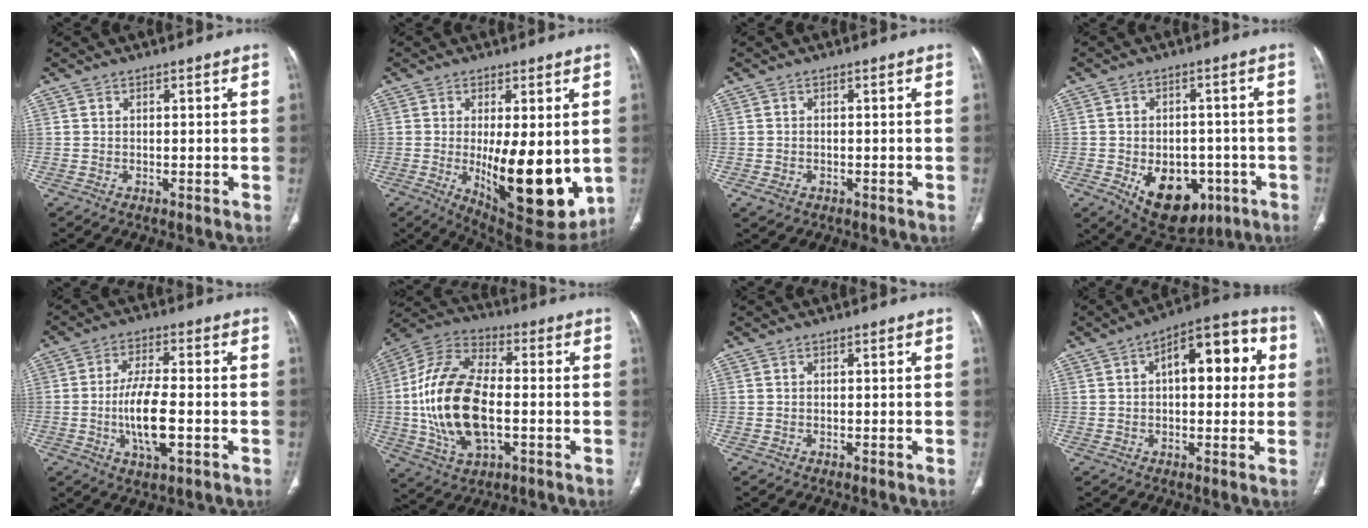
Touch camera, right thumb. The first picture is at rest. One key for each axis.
{"total": 17.0, "fx": -1.7, "fy": 6.4, "fz": 15.7, "tx": -0.219, "ty": -0.038, "tz": -0.004}
{"total": 1.8, "fx": -0.7, "fy": 1.3, "fz": 0.9, "tx": -0.017, "ty": 0.002, "tz": -0.006}
{"total": 13.7, "fx": -5.1, "fy": 9.0, "fz": 8.9, "tx": -0.098, "ty": 0.016, "tz": -0.057}
{"total": 10.2, "fx": -2.0, "fy": 3.7, "fz": 9.2, "tx": -0.177, "ty": 0.003, "tz": -0.036}
{"total": 20.5, "fx": -1.9, "fy": 10.8, "fz": 17.3, "tx": -0.351, "ty": 0.017, "tz": -0.032}
{"total": 0.0}
{"total": 14.3, "fx": 3.0, "fy": 6.9, "fz": 12.2, "tx": -0.131, "ty": 0.028, "tz": 0.036}